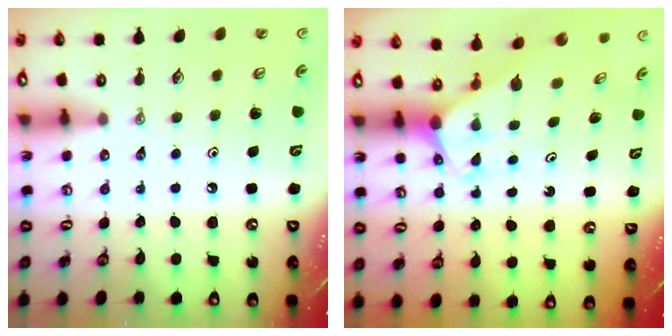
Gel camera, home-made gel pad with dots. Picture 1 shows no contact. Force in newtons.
{"total": 1.9, "press": 1.9, "slide": 0.1}